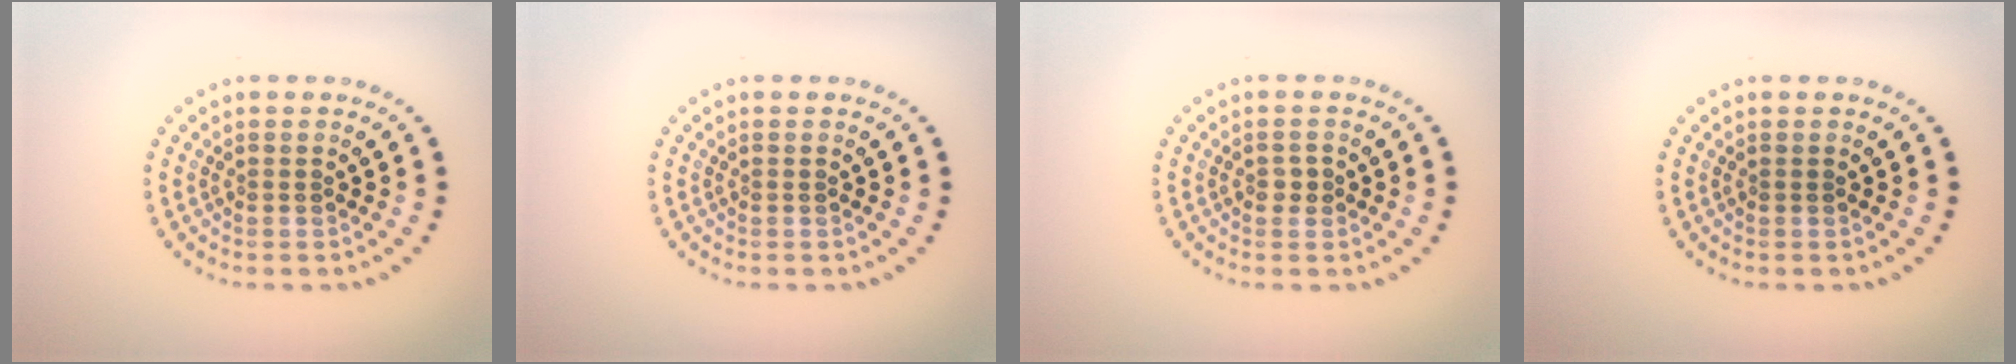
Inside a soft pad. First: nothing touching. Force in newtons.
{"total": 0.0}
{"total": 1.0, "press": 1.0, "slide": 0.1}
{"total": 0.0}